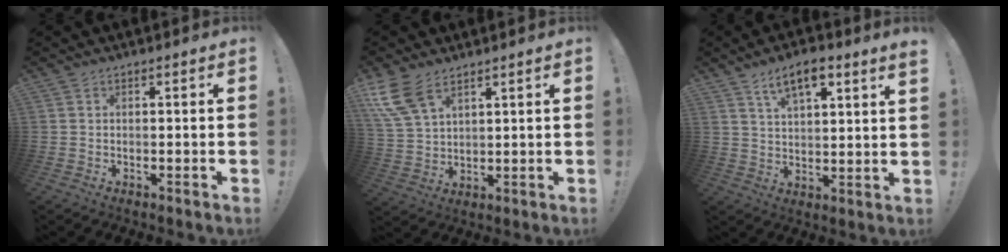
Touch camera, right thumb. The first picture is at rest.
{"total": 10.7, "force": [6.7, 5.4, 6.3], "torque": [-0.141, -0.025, 0.133]}
{"total": 8.3, "force": [5.7, 1.9, 5.8], "torque": [-0.091, -0.026, 0.097]}